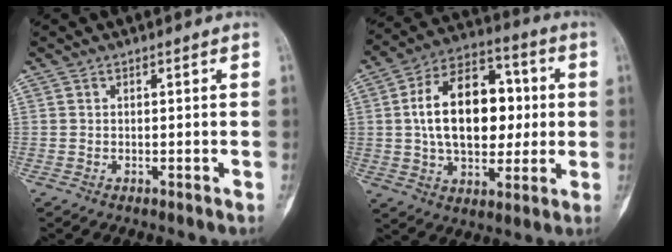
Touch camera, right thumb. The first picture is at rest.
{"total": 19.5, "force": [1.8, 12.3, 15.1], "torque": [-0.210, 0.020, 0.028]}